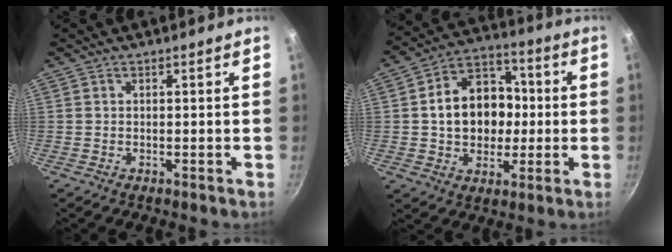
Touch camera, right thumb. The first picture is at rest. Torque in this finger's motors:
{"motor_torque": [-0.49, 1.07, 0.93, 0.58, 0.08]}